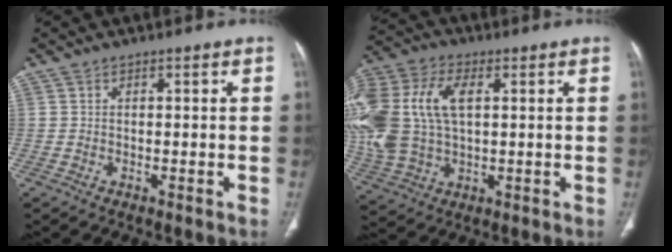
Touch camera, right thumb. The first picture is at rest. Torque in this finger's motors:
{"motor_torque": [2.48, 2.53, 2.39, 0.38, 0.87]}